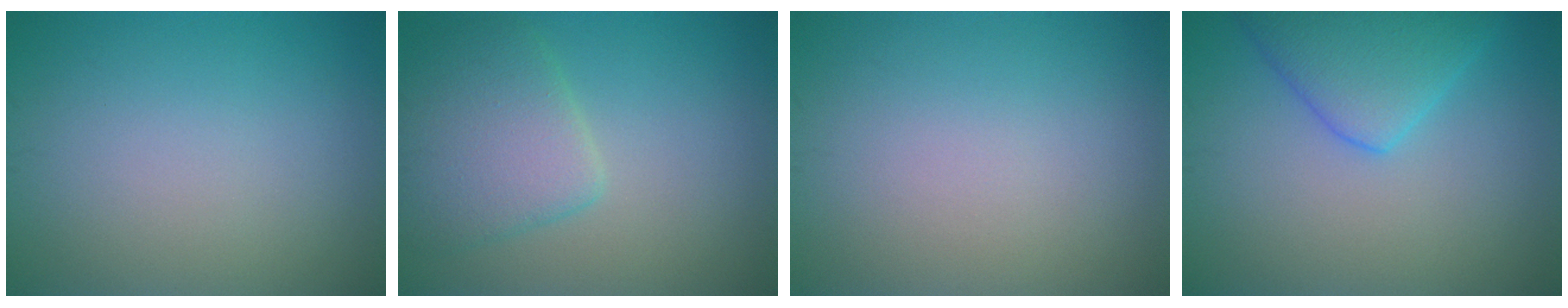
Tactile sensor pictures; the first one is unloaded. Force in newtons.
{"total": 4.9, "press": 4.9, "slide": 0.3}
{"total": 0.0}
{"total": 4.9, "press": 4.8, "slide": 0.3}